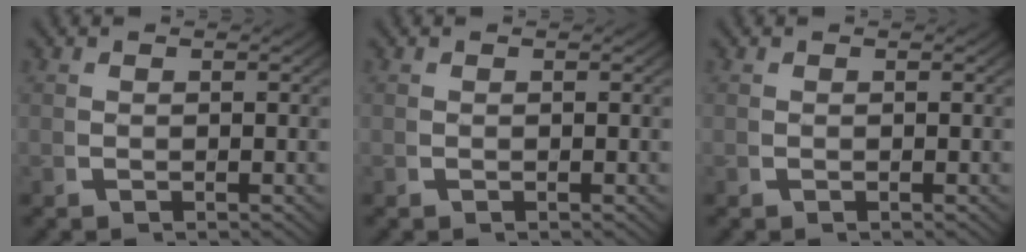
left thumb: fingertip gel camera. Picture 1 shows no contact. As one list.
[{"total": 0.0}, {"total": 0.0}]